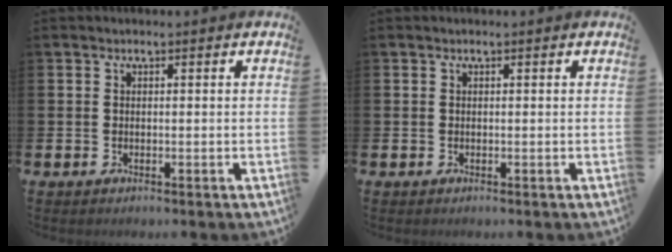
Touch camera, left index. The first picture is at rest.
{"total": 0.0}